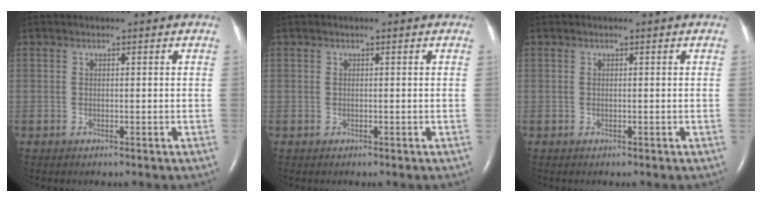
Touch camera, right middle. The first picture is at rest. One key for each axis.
{"total": 0.0}
{"total": 0.0}